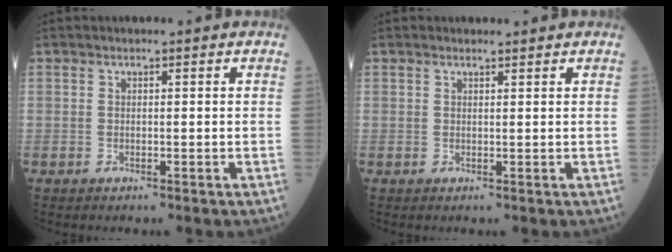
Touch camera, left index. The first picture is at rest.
{"total": 1.1, "force": [1.1, 0.1, 0.2], "torque": [-0.007, 0.005, 0.019]}